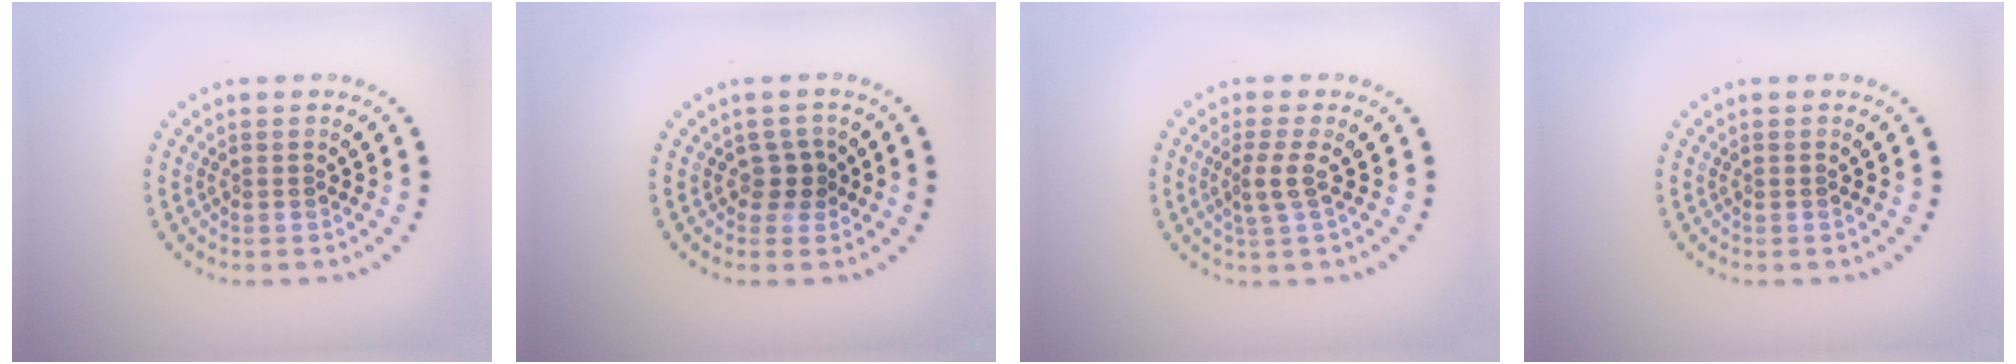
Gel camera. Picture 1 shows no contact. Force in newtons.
{"total": 1.8, "press": 1.5, "slide": 1.0}
{"total": 1.8, "press": 1.3, "slide": 1.2}
{"total": 0.0}